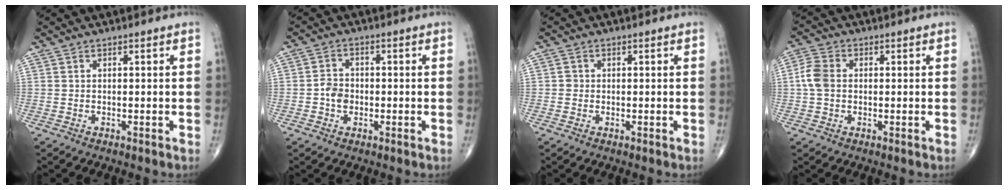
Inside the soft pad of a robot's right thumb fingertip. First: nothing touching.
{"total": 3.7, "force": [-0.8, 3.0, 2.0], "torque": [-0.025, 0.010, -0.019]}
{"total": 1.0, "force": [-0.1, 0.9, 0.2], "torque": [0.001, 0.002, -0.002]}
{"total": 4.9, "force": [0.1, 3.6, 3.3], "torque": [-0.075, 0.013, -0.005]}